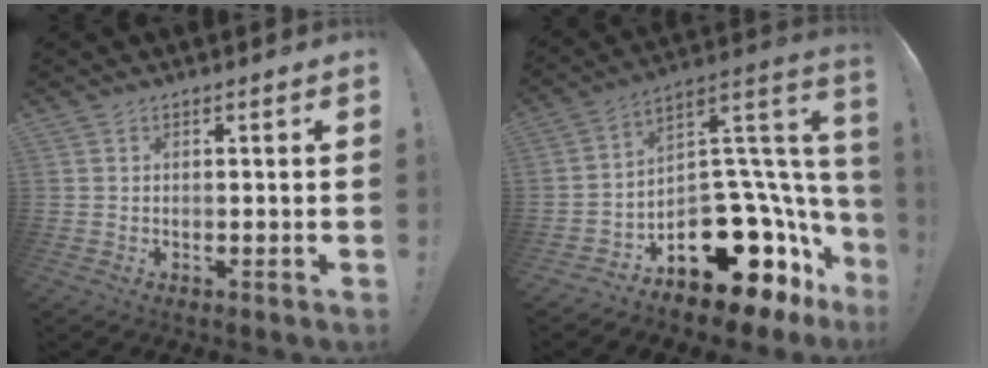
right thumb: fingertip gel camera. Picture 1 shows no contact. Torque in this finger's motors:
{"motor_torque": [2.70, 2.31, 1.23, -1.54, 0.38]}